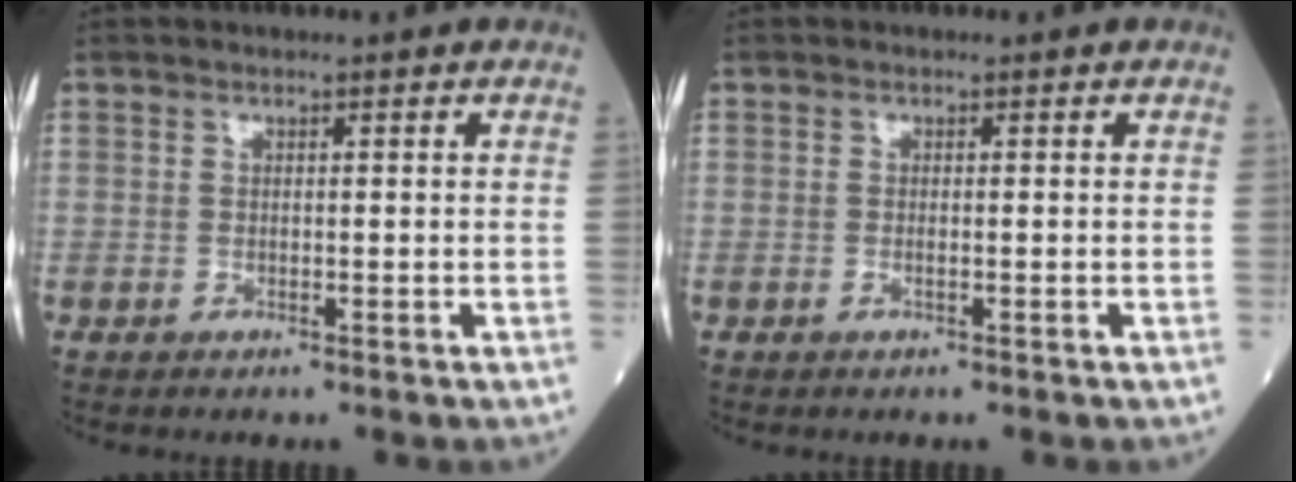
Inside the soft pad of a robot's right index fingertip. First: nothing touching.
{"total": 0.5, "force": [-0.2, 0.0, 0.4], "torque": [-0.012, -0.001, -0.005]}